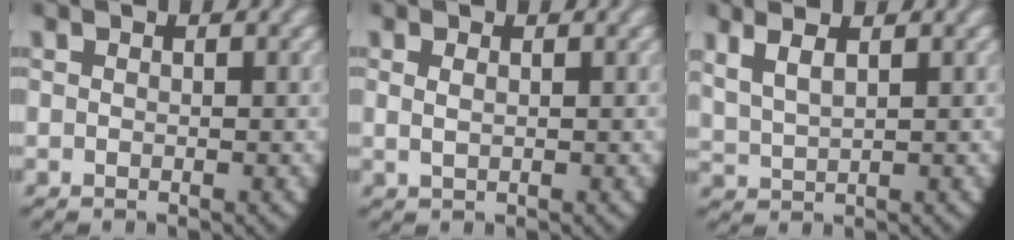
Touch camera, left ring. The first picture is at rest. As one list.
[{"total": 0.7, "force": [0.3, 0.1, 0.6], "torque": [-0.018, -0.009, 0.015]}, {"total": 3.9, "force": [2.1, 2.3, 2.4], "torque": [-0.057, 0.007, 0.041]}]